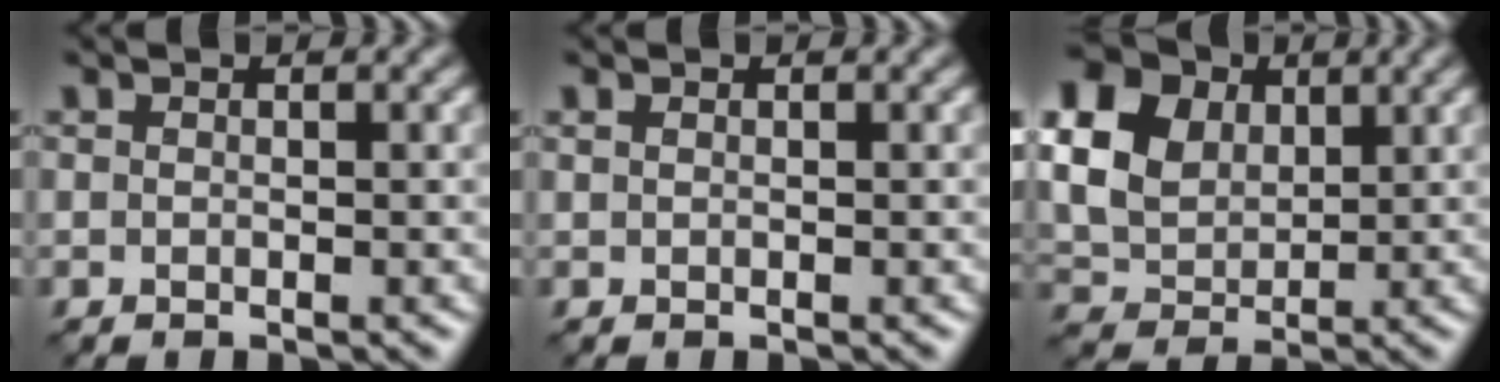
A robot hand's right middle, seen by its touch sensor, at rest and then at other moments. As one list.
[{"total": 0.0}, {"total": 15.3, "force": [5.8, 12.1, 7.3], "torque": [-0.191, 0.030, 0.101]}]